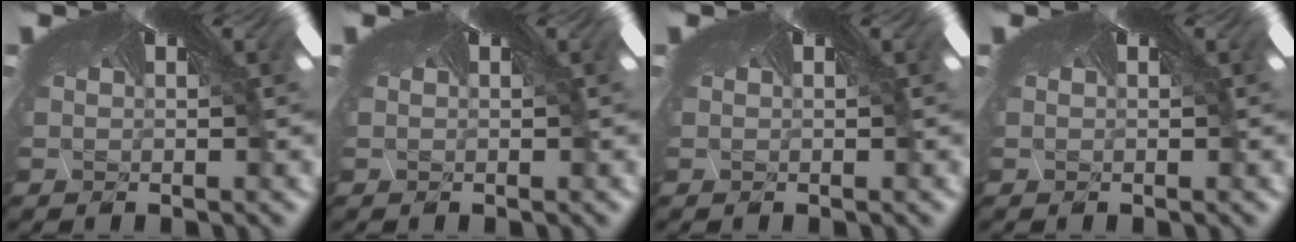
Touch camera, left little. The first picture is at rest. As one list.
[{"total": 0.0}, {"total": 0.0}, {"total": 0.0}]